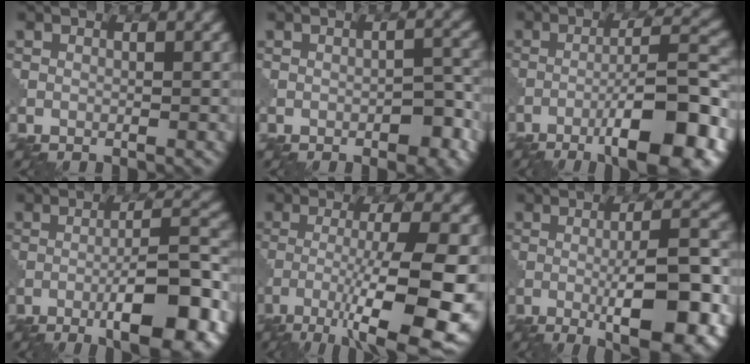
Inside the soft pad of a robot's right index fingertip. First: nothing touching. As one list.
[{"total": 3.0, "force": [-1.4, 1.3, 2.3], "torque": [-0.026, 0.004, -0.017]}, {"total": 10.5, "force": [-5.6, 1.7, 8.7], "torque": [-0.127, 0.016, -0.088]}, {"total": 9.6, "force": [-4.5, 1.9, 8.2], "torque": [-0.119, 0.010, -0.070]}, {"total": 11.7, "force": [-5.0, 2.7, 10.3], "torque": [-0.171, -0.014, -0.076]}, {"total": 10.0, "force": [-2.7, 2.5, 9.3], "torque": [-0.129, -0.002, -0.041]}]